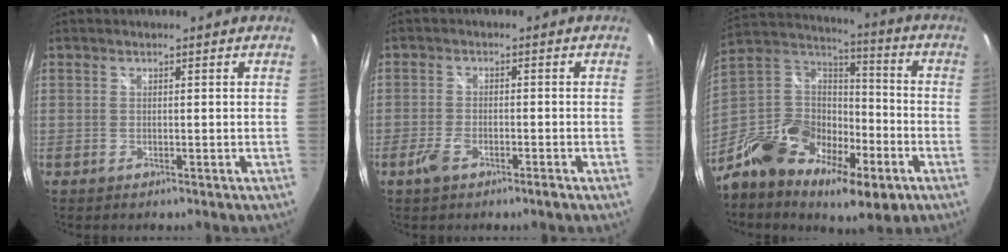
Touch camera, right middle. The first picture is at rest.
{"total": 3.4, "force": [-2.3, 1.1, 2.2], "torque": [-0.060, -0.002, -0.046]}
{"total": 20.3, "force": [-10.2, 10.9, 13.7], "torque": [-0.274, -0.010, -0.186]}